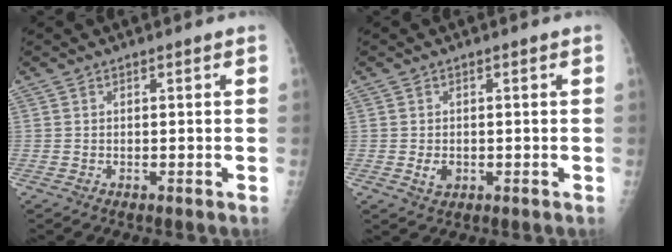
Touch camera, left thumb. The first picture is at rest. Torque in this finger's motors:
{"motor_torque": [-0.36, 0.51, 0.57, 0.25, 0.01]}